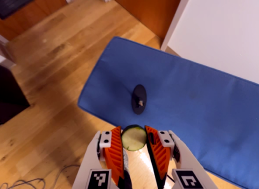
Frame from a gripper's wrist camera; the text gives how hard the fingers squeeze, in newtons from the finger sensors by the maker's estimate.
{"total": 9.5, "left": 9.7, "right": 9.3}